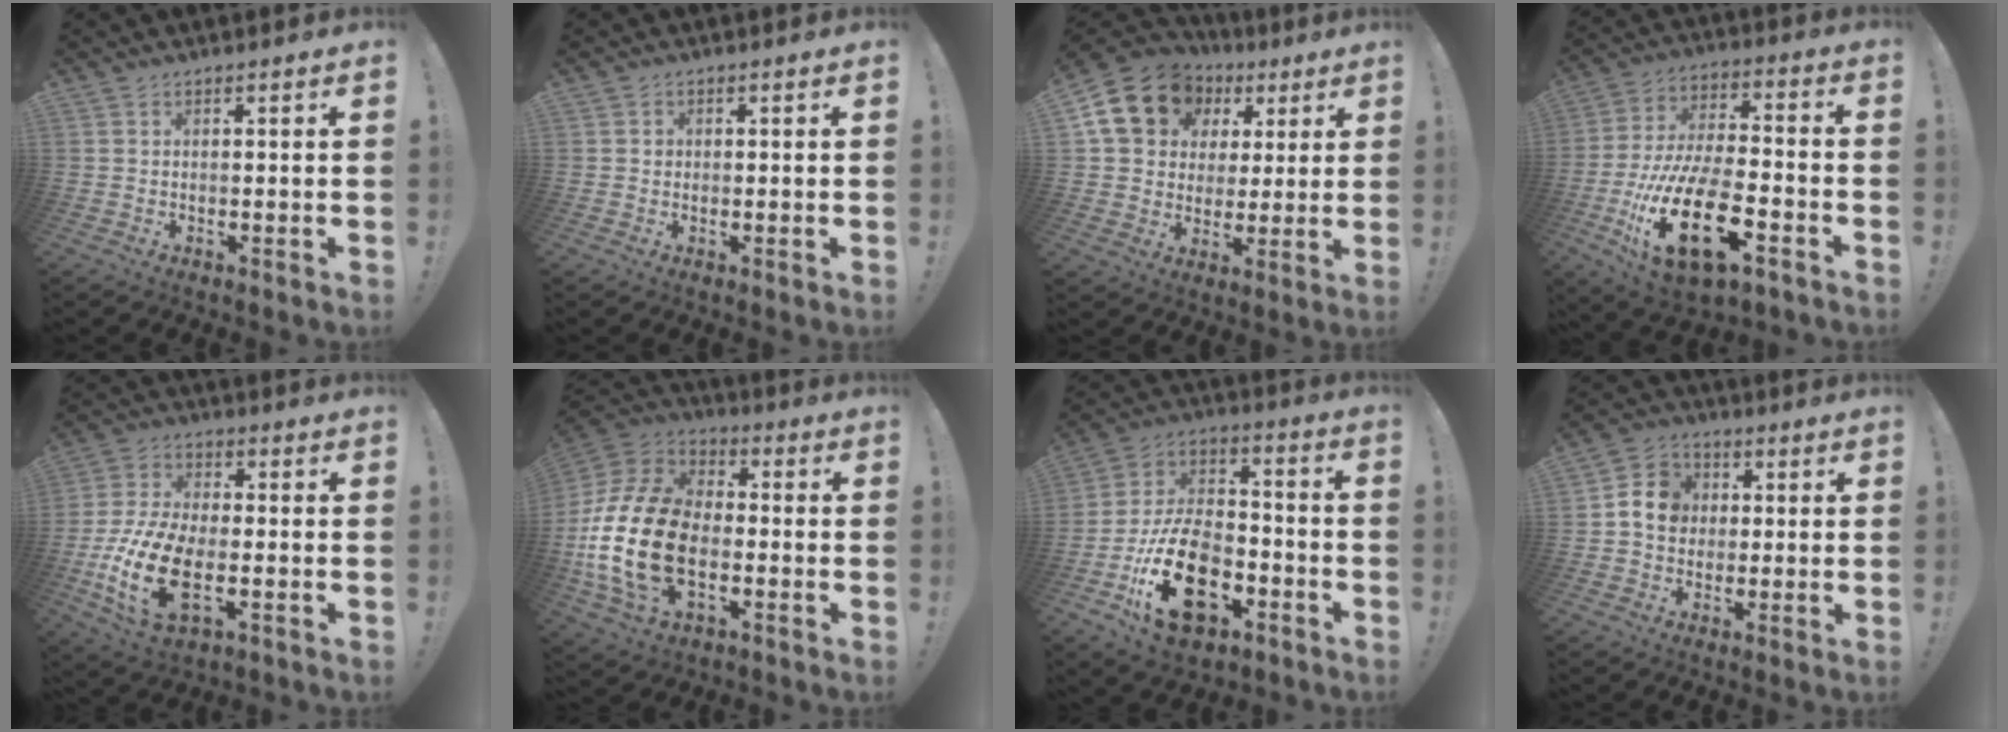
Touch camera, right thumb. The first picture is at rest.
{"total": 1.1, "force": [0.1, 1.1, 0.1], "torque": [0.003, 0.003, -0.001]}
{"total": 18.3, "force": [7.1, 14.6, 8.5], "torque": [-0.134, -0.020, 0.150]}
{"total": 24.2, "force": [-9.6, 10.9, 19.3], "torque": [-0.388, 0.047, -0.156]}
{"total": 17.2, "force": [-4.7, 9.3, 13.7], "torque": [-0.272, 0.012, -0.073]}
{"total": 24.7, "force": [-4.8, 15.9, 18.2], "torque": [-0.348, 0.038, -0.071]}
{"total": 22.9, "force": [-9.2, 13.9, 15.7], "torque": [-0.271, 0.061, -0.143]}
{"total": 8.6, "force": [0.9, 7.7, 3.7], "torque": [-0.046, 0.009, 0.021]}